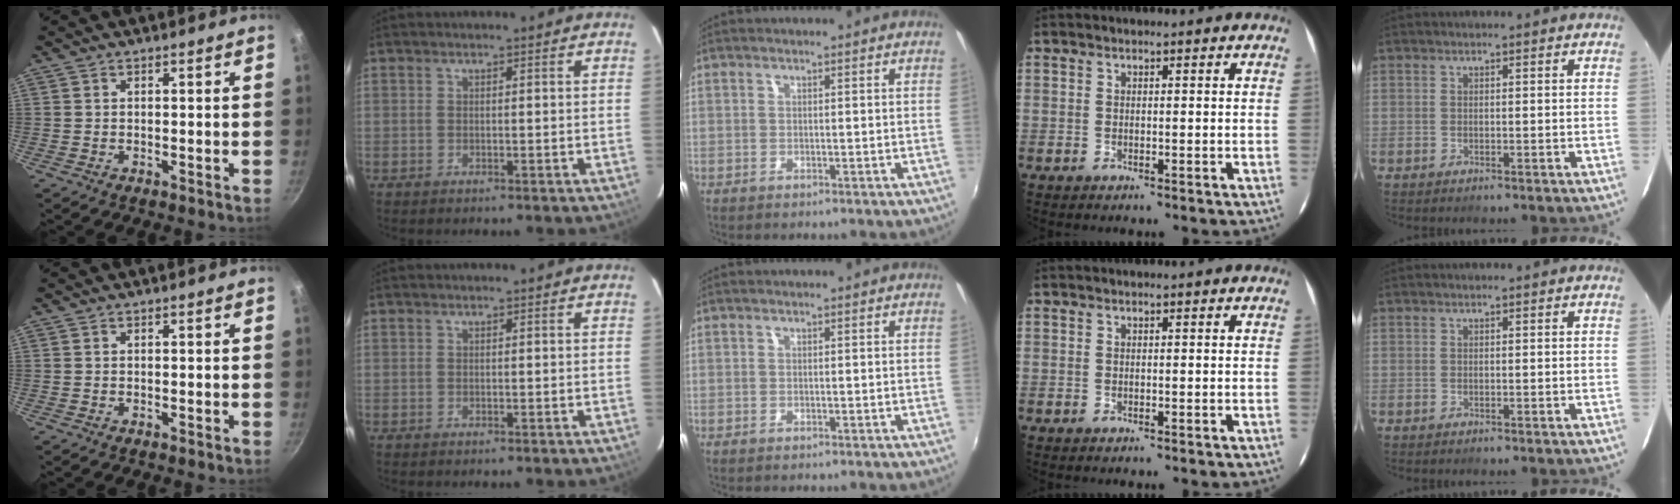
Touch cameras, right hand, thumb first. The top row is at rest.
{}